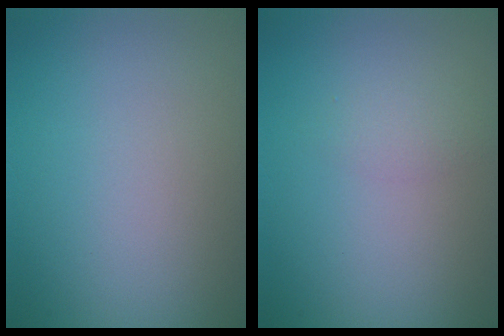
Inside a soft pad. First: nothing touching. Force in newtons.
{"total": 1.3, "press": 1.3, "slide": 0.0}